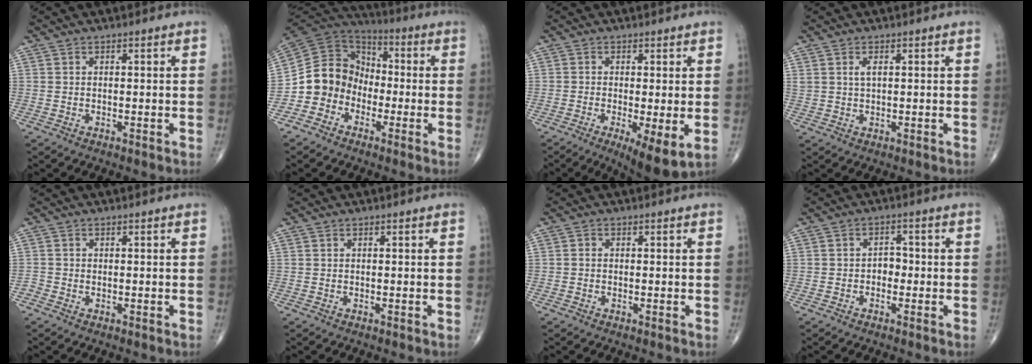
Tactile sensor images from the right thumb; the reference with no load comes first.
{"total": 12.1, "force": [-4.0, 10.5, 4.6], "torque": [-0.056, 0.071, -0.085]}
{"total": 8.1, "force": [-2.0, 2.3, 7.5], "torque": [-0.123, -0.023, -0.032]}
{"total": 1.8, "force": [0.7, 0.8, 1.4], "torque": [-0.028, 0.001, 0.017]}
{"total": 0.7, "force": [-0.4, 0.6, 0.1], "torque": [0.000, 0.000, -0.013]}
{"total": 0.0}
{"total": 0.7, "force": [-0.2, 0.6, 0.3], "torque": [-0.002, 0.001, -0.007]}
{"total": 2.6, "force": [-0.7, 2.0, 1.6], "torque": [-0.007, 0.012, -0.018]}